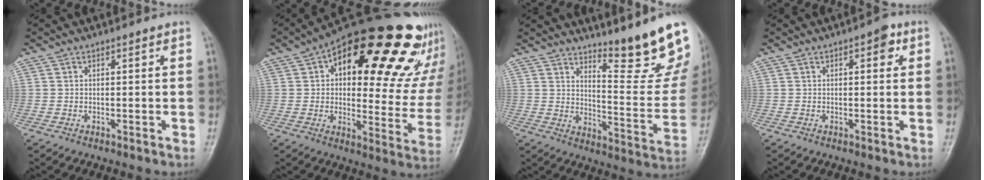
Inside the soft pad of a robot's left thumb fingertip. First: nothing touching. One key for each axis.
{"total": 29.5, "fx": 16.0, "fy": 12.9, "fz": 21.2, "tx": -0.245, "ty": -0.021, "tz": 0.214}
{"total": 16.7, "fx": 13.2, "fy": 2.0, "fz": 10.0, "tx": -0.111, "ty": -0.130, "tz": 0.188}
{"total": 3.1, "fx": 1.1, "fy": 1.5, "fz": 2.5, "tx": -0.022, "ty": 0.003, "tz": 0.007}